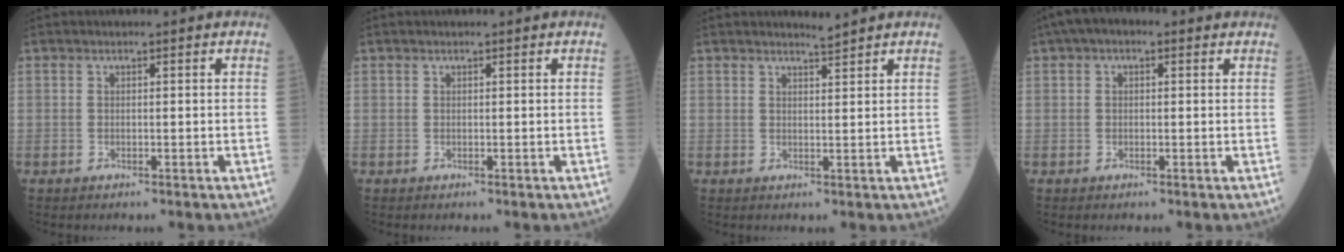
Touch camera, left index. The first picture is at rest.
{"total": 0.0}
{"total": 1.5, "force": [1.4, -0.5, -0.2], "torque": [-0.008, -0.008, 0.027]}
{"total": 3.7, "force": [1.8, 1.9, 2.6], "torque": [-0.049, 0.026, 0.021]}